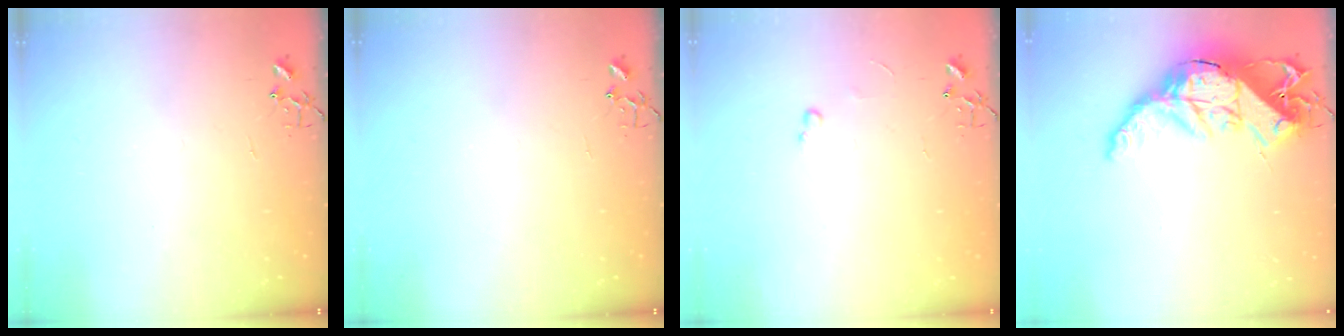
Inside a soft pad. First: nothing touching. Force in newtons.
{"total": 0.0}
{"total": 2.4, "press": 2.3, "slide": 0.4}
{"total": 19.6, "press": 19.6, "slide": 1.2}